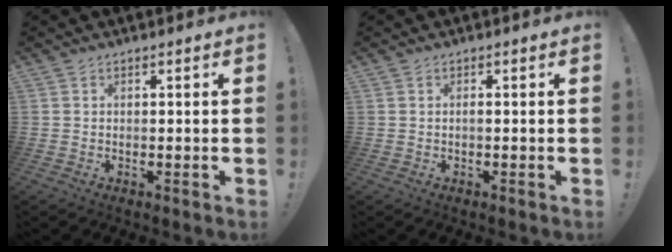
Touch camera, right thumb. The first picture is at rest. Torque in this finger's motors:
{"motor_torque": [0.10, -0.05, -0.30, 0.13, 0.09]}